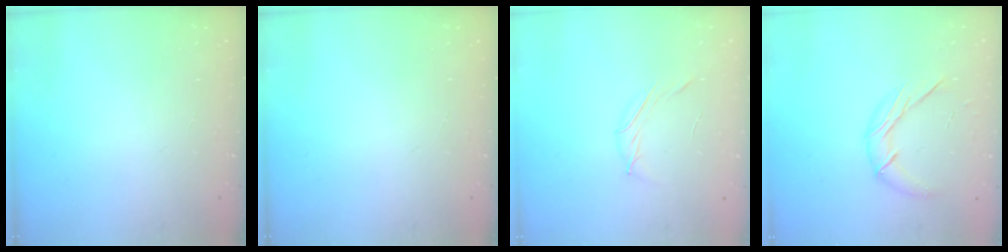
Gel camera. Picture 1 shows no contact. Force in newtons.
{"total": 0.0}
{"total": 4.0, "press": 3.8, "slide": 1.0}
{"total": 9.1, "press": 9.1, "slide": 0.6}